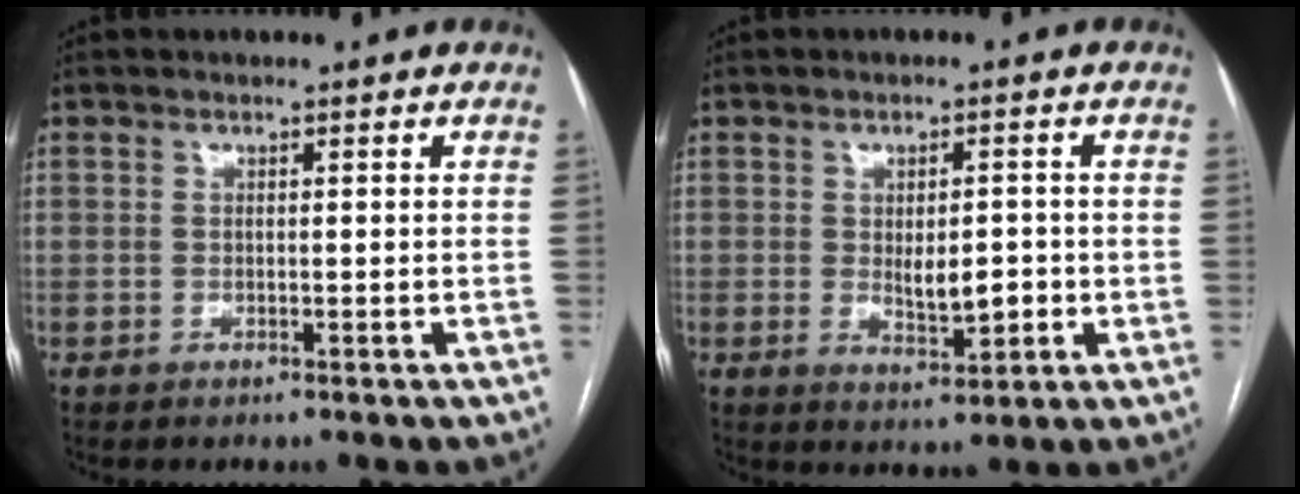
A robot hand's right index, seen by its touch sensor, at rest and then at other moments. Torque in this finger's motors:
{"motor_torque": [0.19, 0.00, 0.15, 0.04]}